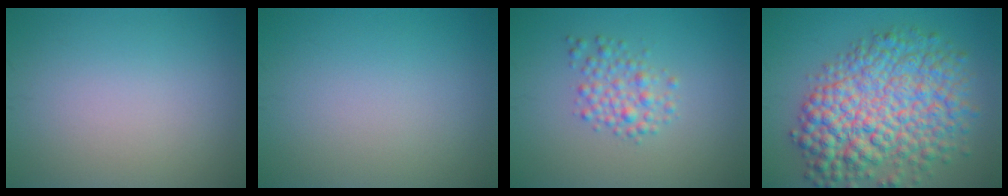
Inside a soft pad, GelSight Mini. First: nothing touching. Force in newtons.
{"total": 0.0}
{"total": 2.6, "press": 2.6, "slide": 0.1}
{"total": 10.8, "press": 10.8, "slide": 0.2}